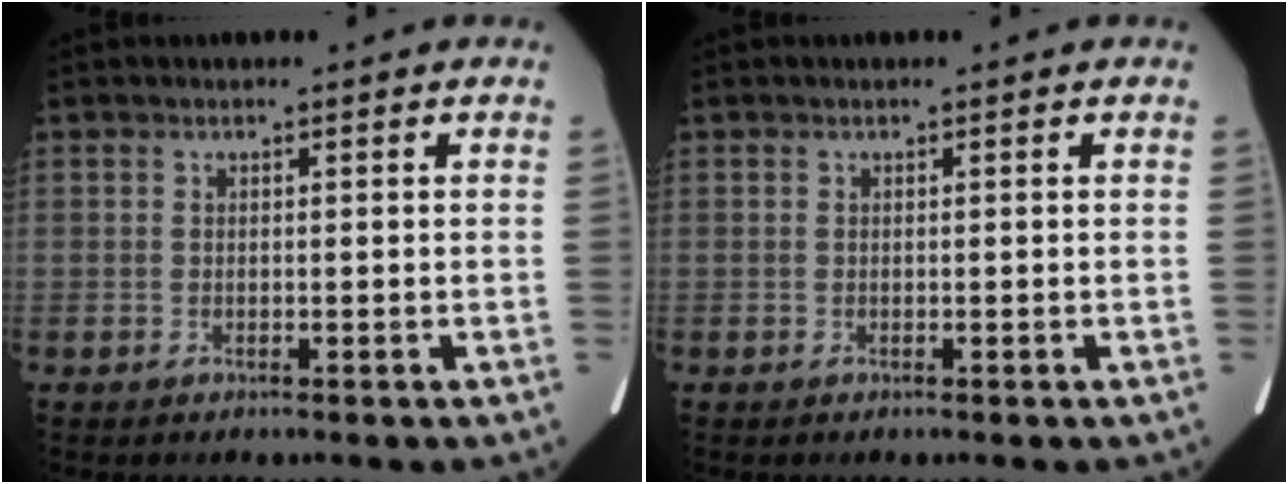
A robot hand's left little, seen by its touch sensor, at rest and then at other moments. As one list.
[{"total": 0.0}]